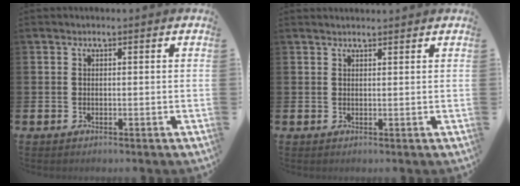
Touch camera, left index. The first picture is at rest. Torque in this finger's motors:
{"motor_torque": [-0.29, -1.69, -0.72, -0.06]}